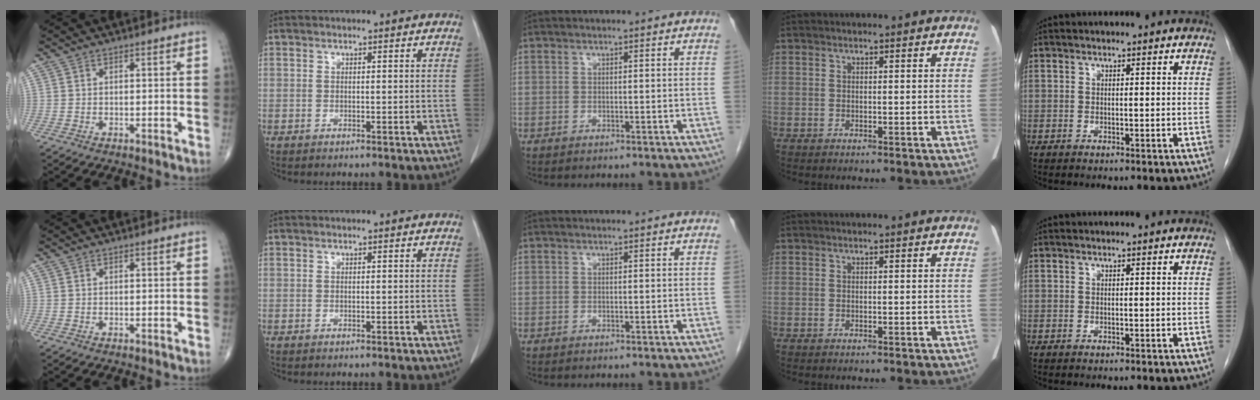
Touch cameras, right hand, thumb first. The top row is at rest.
{}